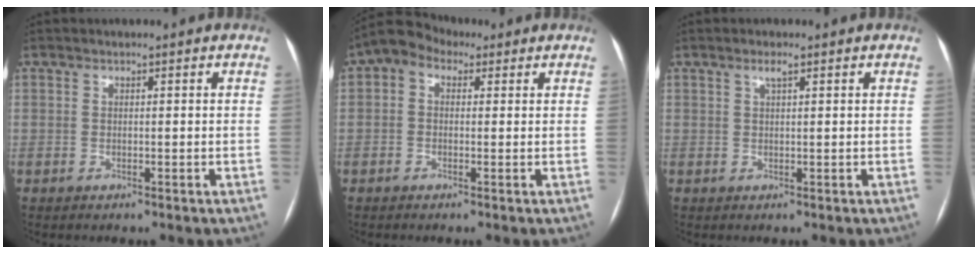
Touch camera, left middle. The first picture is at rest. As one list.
[{"total": 4.5, "force": [1.5, 3.2, 2.8], "torque": [-0.058, 0.036, 0.018]}, {"total": 1.4, "force": [0.8, 0.1, 1.2], "torque": [-0.024, 0.004, 0.016]}]